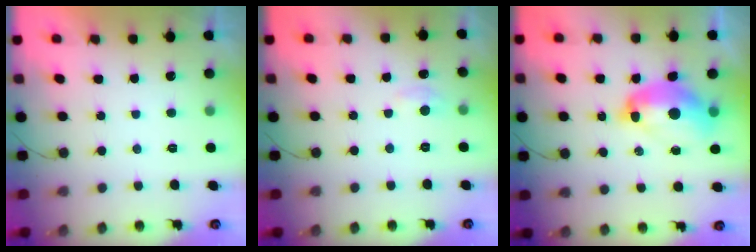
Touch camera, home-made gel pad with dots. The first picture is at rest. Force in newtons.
{"total": 2.9, "press": 2.9, "slide": 0.4}
{"total": 13.3, "press": 13.2, "slide": 1.4}